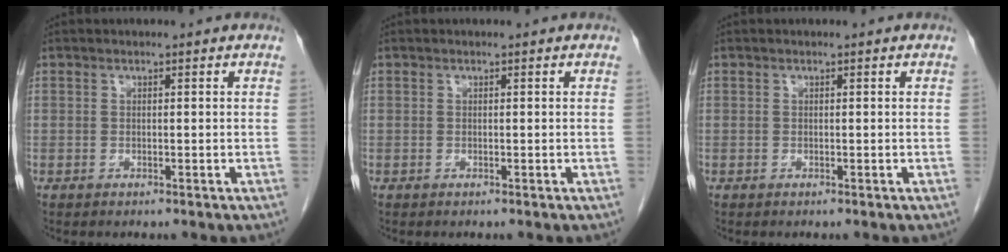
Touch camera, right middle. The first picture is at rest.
{"total": 0.0}
{"total": 0.0}